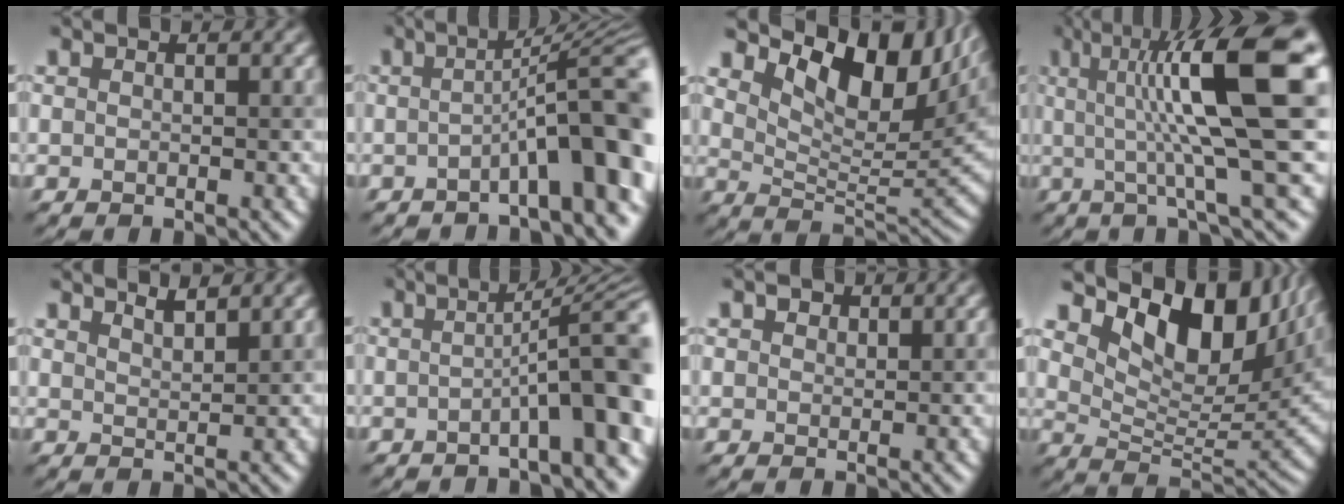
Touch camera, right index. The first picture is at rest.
{"total": 9.1, "force": [-2.3, 1.7, 8.6], "torque": [-0.095, 0.027, -0.038]}
{"total": 10.4, "force": [5.9, 4.5, 7.4], "torque": [-0.111, 0.006, 0.114]}
{"total": 12.5, "force": [2.2, 2.3, 12.1], "torque": [-0.165, 0.019, 0.041]}
{"total": 2.3, "force": [2.1, 0.4, 0.8], "torque": [0.004, 0.013, 0.031]}
{"total": 8.2, "force": [-1.5, 1.3, 8.0], "torque": [-0.090, 0.027, -0.031]}
{"total": 1.4, "force": [1.2, 0.7, 0.2], "torque": [-0.002, 0.003, 0.022]}
{"total": 11.5, "force": [6.8, 5.1, 7.7], "torque": [-0.116, 0.004, 0.131]}